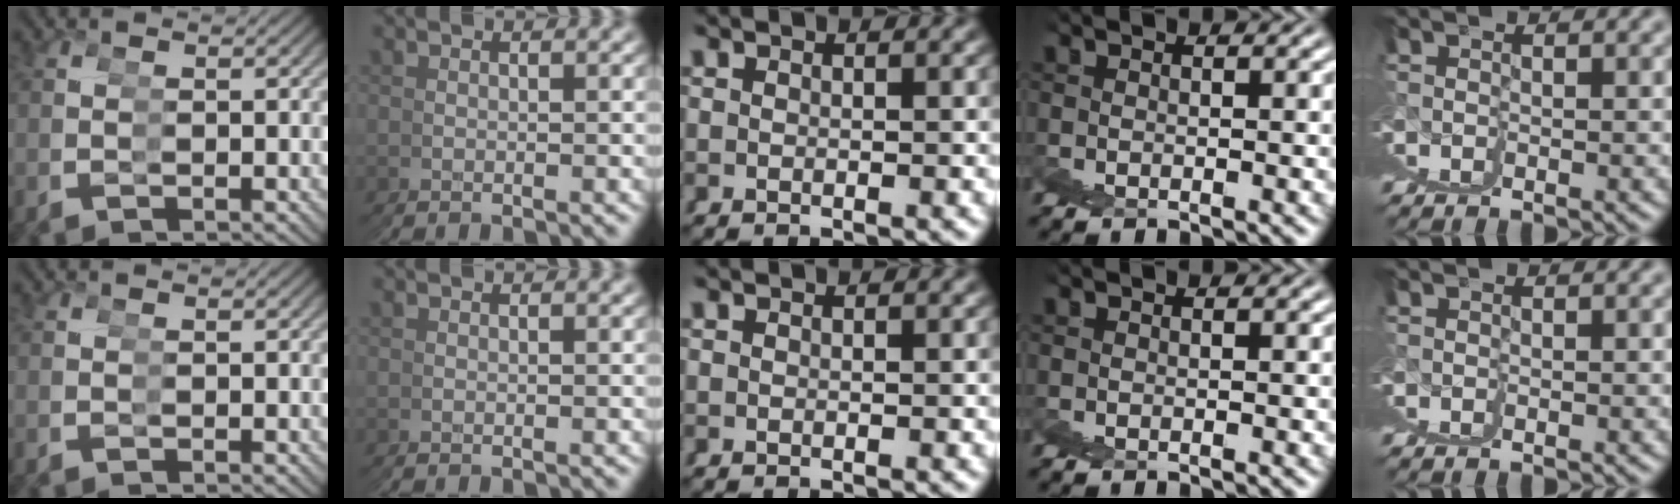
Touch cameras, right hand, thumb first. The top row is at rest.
{}